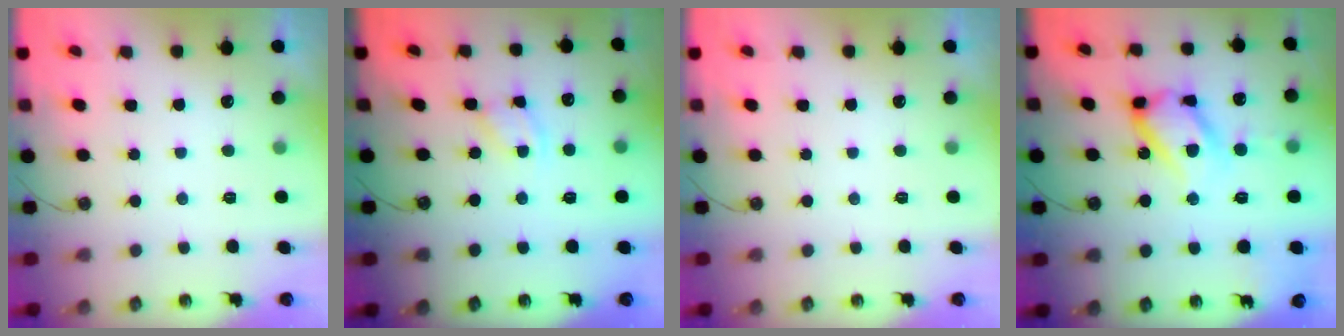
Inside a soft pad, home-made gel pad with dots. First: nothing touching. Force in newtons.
{"total": 2.7, "press": 2.7, "slide": 0.1}
{"total": 0.0}
{"total": 18.1, "press": 18.0, "slide": 1.9}